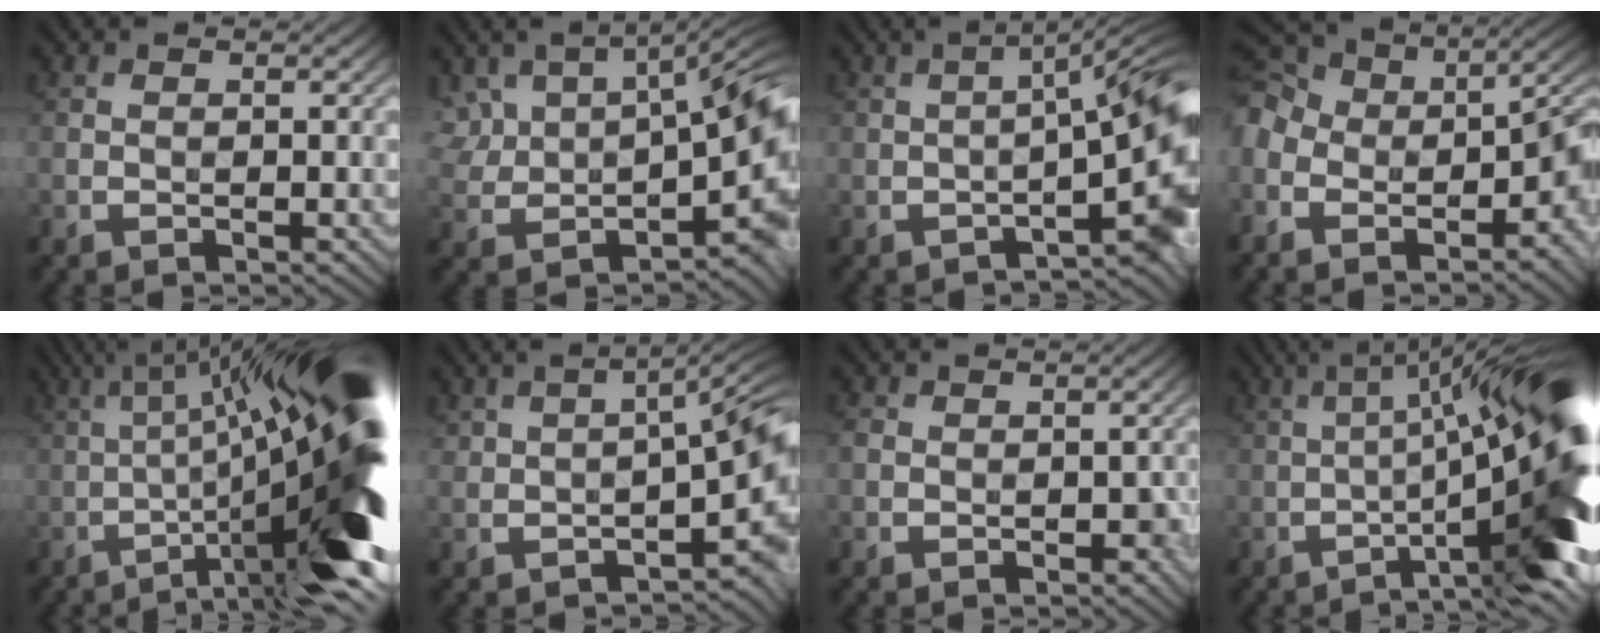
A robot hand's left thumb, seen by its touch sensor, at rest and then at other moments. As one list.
[{"total": 13.5, "force": [1.3, 7.5, 11.2], "torque": [-0.187, -0.008, 0.028]}, {"total": 8.6, "force": [-2.7, 1.7, 7.9], "torque": [-0.102, 0.011, -0.043]}, {"total": 16.7, "force": [-5.0, 12.2, 10.3], "torque": [-0.232, -0.031, -0.067]}, {"total": 20.6, "force": [-2.9, 4.9, 19.8], "torque": [-0.239, 0.012, -0.051]}, {"total": 7.3, "force": [-1.3, 2.4, 6.8], "torque": [-0.098, 0.002, -0.020]}, {"total": 3.2, "force": [-0.8, 2.4, 1.8], "torque": [-0.032, -0.009, -0.016]}, {"total": 16.0, "force": [-3.3, 3.4, 15.3], "torque": [-0.174, 0.013, -0.038]}]